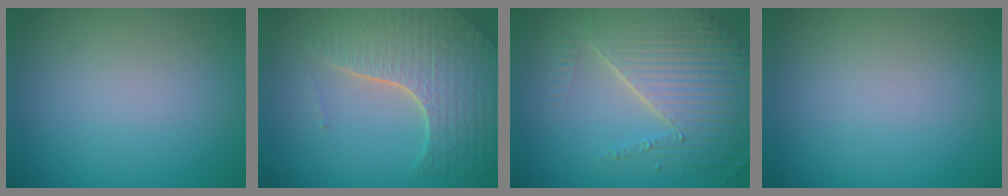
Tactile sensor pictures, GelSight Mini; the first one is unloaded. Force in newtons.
{"total": 7.3, "press": 5.3, "slide": 5.0}
{"total": 7.8, "press": 5.4, "slide": 5.6}
{"total": 0.0}